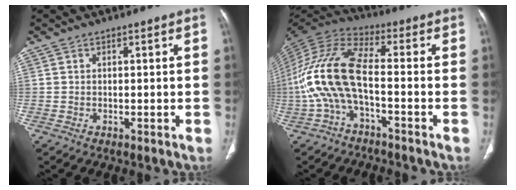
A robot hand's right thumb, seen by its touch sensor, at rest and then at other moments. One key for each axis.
{"total": 13.1, "fx": -3.4, "fy": 4.8, "fz": 11.7, "tx": -0.264, "ty": 0.049, "tz": -0.076}